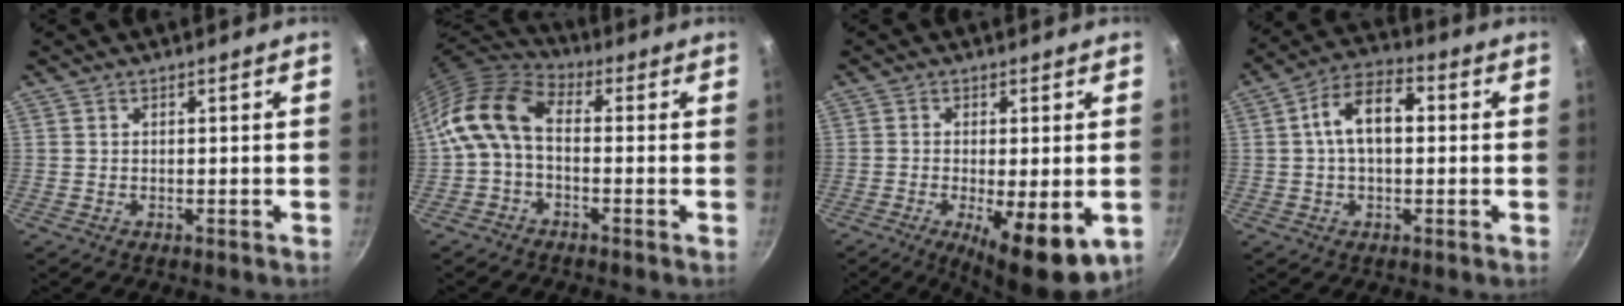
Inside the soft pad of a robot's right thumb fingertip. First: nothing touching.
{"total": 11.8, "force": [-0.2, 7.0, 9.4], "torque": [-0.185, 0.033, -0.021]}
{"total": 13.1, "force": [-4.3, 4.2, 11.6], "torque": [-0.160, -0.019, -0.053]}
{"total": 10.3, "force": [1.3, 5.7, 8.4], "torque": [-0.146, 0.028, 0.015]}